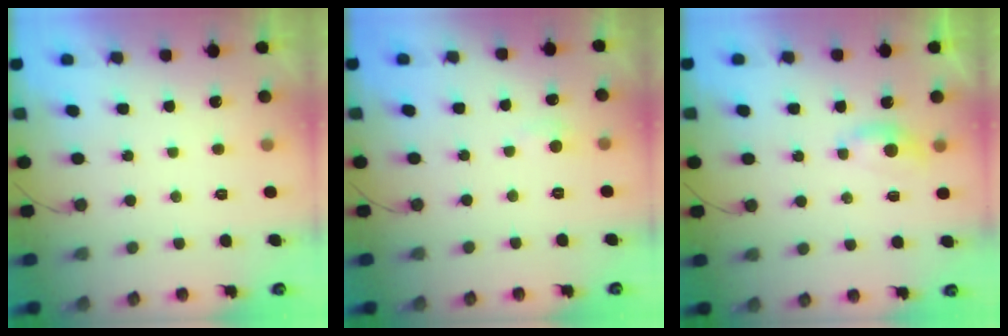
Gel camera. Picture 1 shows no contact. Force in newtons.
{"total": 2.8, "press": 2.7, "slide": 0.4}
{"total": 3.9, "press": 3.8, "slide": 0.5}